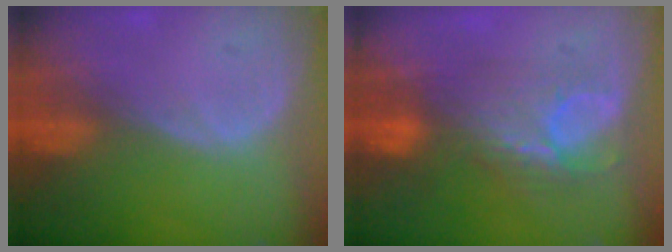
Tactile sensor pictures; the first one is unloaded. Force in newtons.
{"total": 7.5, "press": 7.0, "slide": 2.7}